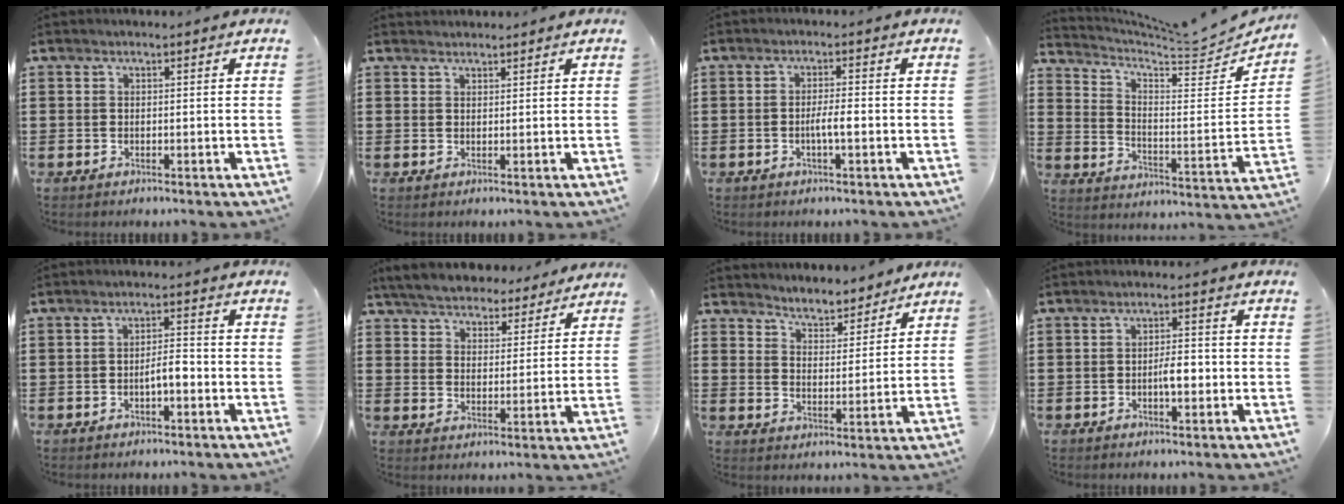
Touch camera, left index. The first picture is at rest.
{"total": 1.3, "force": [1.2, 0.2, 0.0], "torque": [-0.002, 0.000, 0.025]}
{"total": 2.7, "force": [-0.7, 0.3, 2.6], "torque": [-0.055, -0.002, -0.016]}
{"total": 5.3, "force": [4.6, 0.6, 2.5], "torque": [-0.065, -0.045, 0.071]}
{"total": 3.3, "force": [-1.1, 1.0, 2.9], "torque": [-0.054, 0.008, -0.022]}
{"total": 5.7, "force": [5.6, 0.8, 0.6], "torque": [-0.041, -0.026, 0.099]}
{"total": 4.5, "force": [4.5, 0.4, -0.3], "torque": [-0.018, -0.027, 0.078]}
{"total": 3.4, "force": [-0.7, 1.1, 3.1], "torque": [-0.048, 0.003, -0.016]}